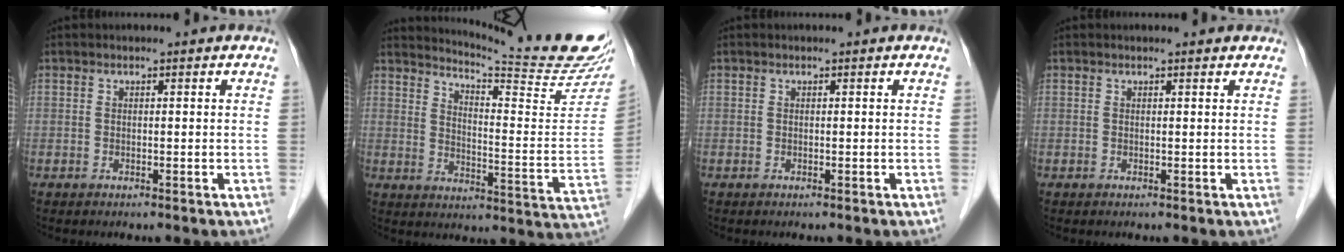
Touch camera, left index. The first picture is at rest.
{"total": 19.5, "force": [18.4, -1.3, 6.3], "torque": [-0.107, -0.120, 0.231]}
{"total": 0.0}
{"total": 1.5, "force": [1.5, 0.1, 0.4], "torque": [-0.012, 0.004, 0.015]}